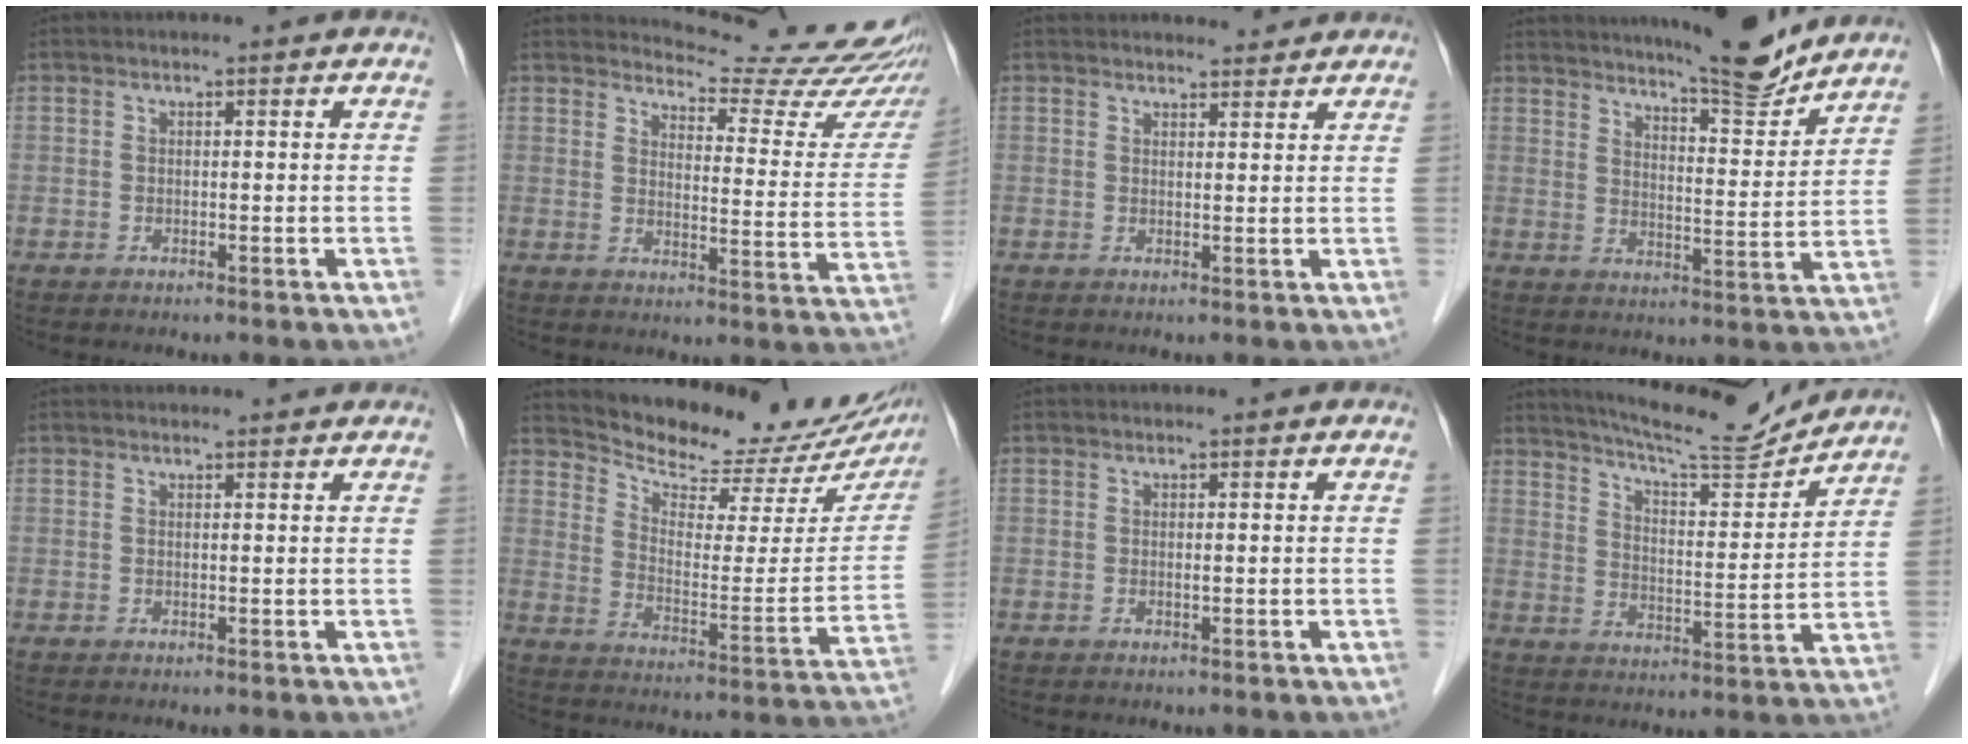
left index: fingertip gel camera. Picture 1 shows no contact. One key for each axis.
{"total": 18.9, "fx": 18.2, "fy": 2.1, "fz": 4.4, "tx": -0.046, "ty": -0.106, "tz": 0.194}
{"total": 4.4, "fx": 4.3, "fy": 1.0, "fz": 0.5, "tx": -0.005, "ty": 0.013, "tz": 0.052}
{"total": 12.1, "fx": 11.2, "fy": 0.3, "fz": 4.4, "tx": -0.068, "ty": -0.020, "tz": 0.159}
{"total": 3.8, "fx": 3.6, "fy": 0.5, "fz": 0.8, "tx": -0.012, "ty": 0.019, "tz": 0.045}
{"total": 19.4, "fx": 17.8, "fy": 4.8, "fz": 6.1, "tx": -0.089, "ty": -0.043, "tz": 0.233}
{"total": 0.6, "fx": 0.4, "fy": 0.1, "fz": 0.4, "tx": -0.010, "ty": -0.001, "tz": 0.005}
{"total": 14.7, "fx": 14.0, "fy": 0.7, "fz": 4.3, "tx": -0.079, "ty": -0.012, "tz": 0.210}